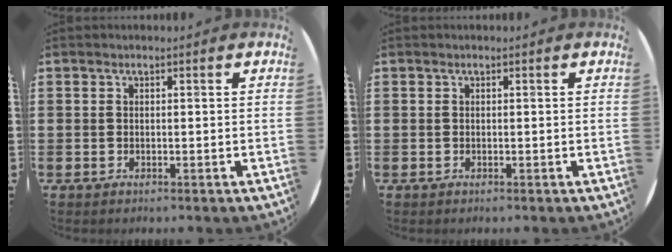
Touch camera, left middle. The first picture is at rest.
{"total": 0.0}